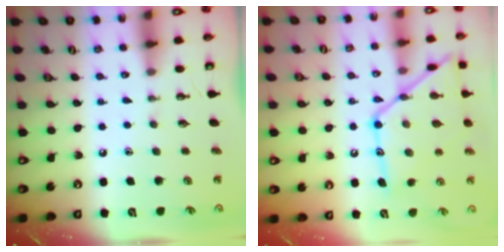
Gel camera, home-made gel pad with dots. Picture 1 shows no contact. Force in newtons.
{"total": 19.7, "press": 19.7, "slide": 1.4}